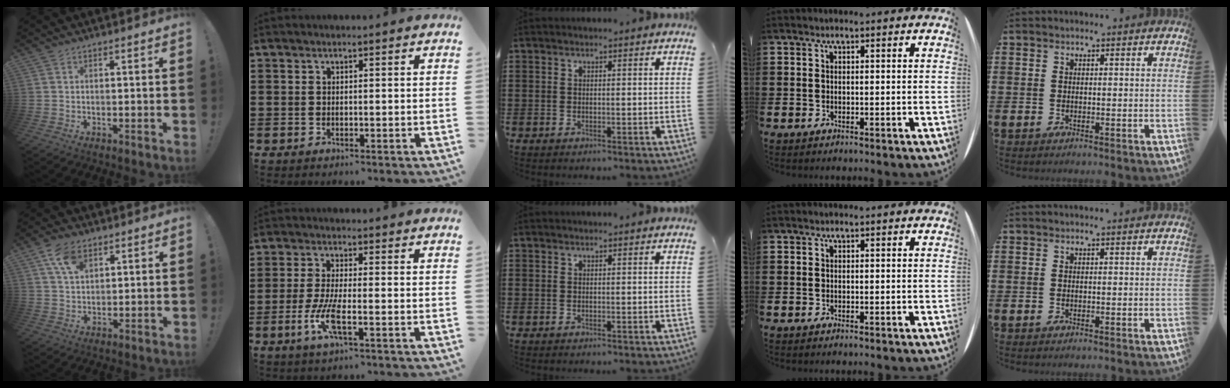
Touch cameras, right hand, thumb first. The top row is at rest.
{"thumb": {"total": 8.0, "force": [4.4, 4.8, 4.7], "torque": [-0.086, -0.008, 0.084]}, "index": {"total": 6.0, "force": [-2.1, 1.3, 5.4], "torque": [-0.123, -0.015, -0.044]}}